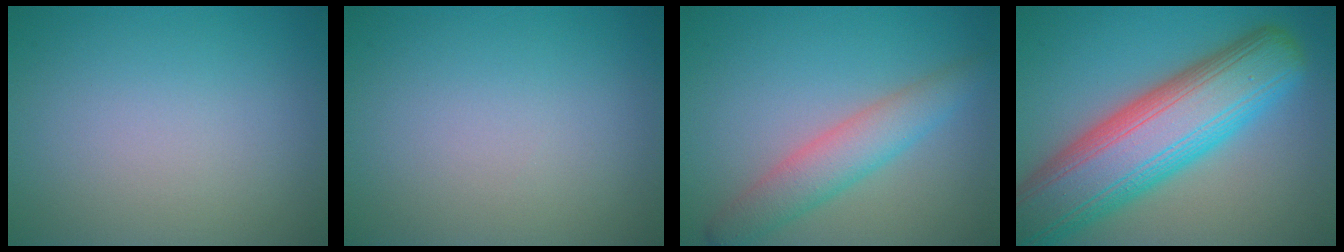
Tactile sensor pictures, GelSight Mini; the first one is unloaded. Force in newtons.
{"total": 0.0}
{"total": 4.0, "press": 4.0, "slide": 0.1}
{"total": 12.9, "press": 12.9, "slide": 0.4}